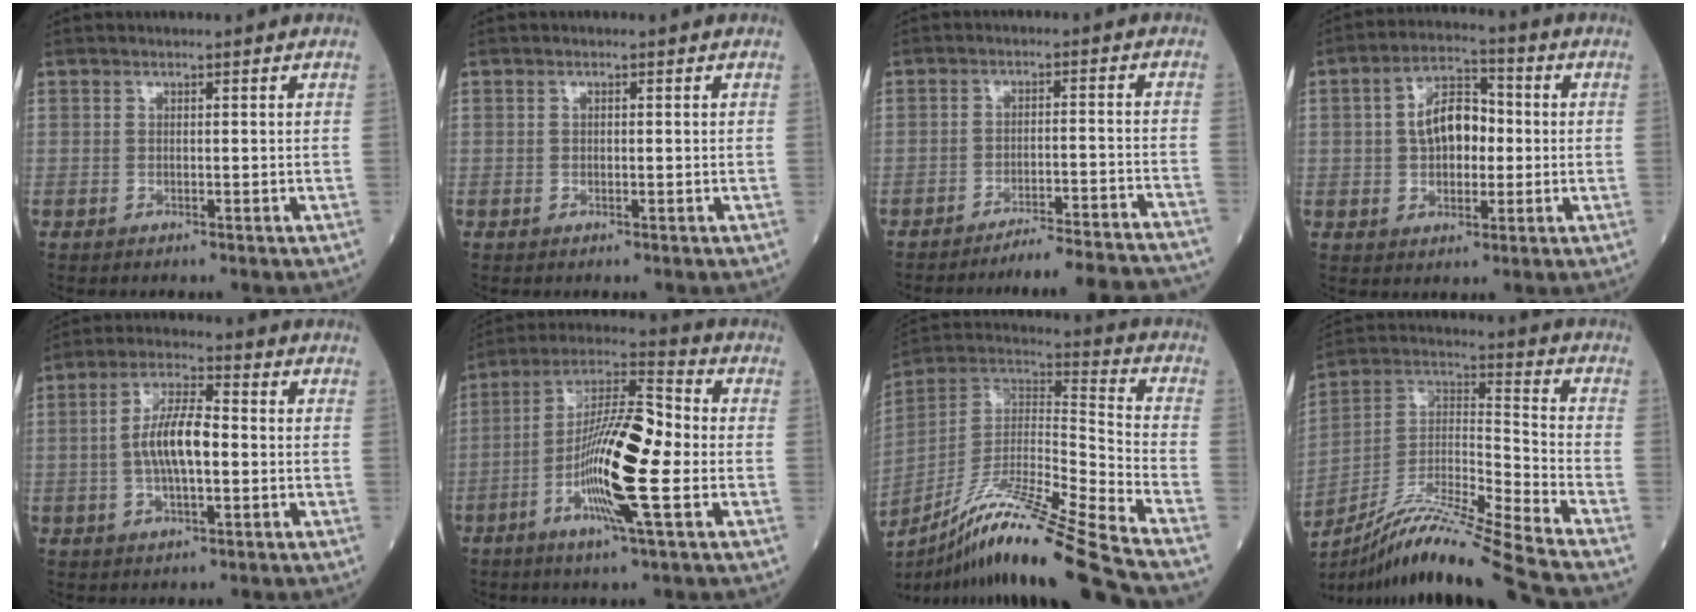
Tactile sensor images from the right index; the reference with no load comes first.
{"total": 0.0}
{"total": 16.5, "force": [-15.9, -0.6, 4.4], "torque": [-0.029, -0.013, -0.206]}
{"total": 8.4, "force": [0.4, 4.6, 7.0], "torque": [-0.126, 0.022, 0.005]}
{"total": 8.2, "force": [-0.4, 2.3, 7.8], "torque": [-0.157, 0.009, -0.011]}
{"total": 15.4, "force": [-3.3, 1.7, 15.0], "torque": [-0.275, 0.005, -0.065]}
{"total": 22.9, "force": [-17.6, -0.8, 14.7], "torque": [-0.268, -0.026, -0.316]}
{"total": 18.3, "force": [-15.6, -2.0, 9.4], "torque": [-0.194, -0.002, -0.283]}